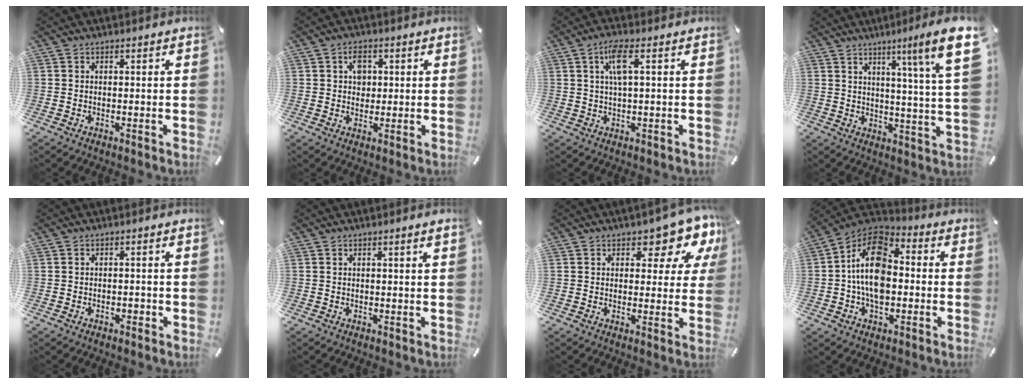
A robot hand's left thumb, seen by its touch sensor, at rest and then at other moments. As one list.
[{"total": 4.0, "force": [0.9, 3.4, 2.0], "torque": [-0.022, -0.001, 0.010]}, {"total": 5.6, "force": [1.4, 1.2, 5.3], "torque": [-0.105, 0.003, 0.022]}, {"total": 12.9, "force": [7.0, -0.2, 10.9], "torque": [-0.157, -0.046, 0.099]}, {"total": 1.0, "force": [-0.5, 0.6, 0.6], "torque": [-0.013, 0.000, -0.011]}, {"total": 1.3, "force": [0.5, 0.0, 1.2], "torque": [-0.022, -0.001, 0.008]}, {"total": 8.9, "force": [5.2, 4.6, 5.6], "torque": [-0.059, -0.040, 0.084]}, {"total": 14.0, "force": [-1.3, 9.0, 10.7], "torque": [-0.211, 0.007, -0.028]}]